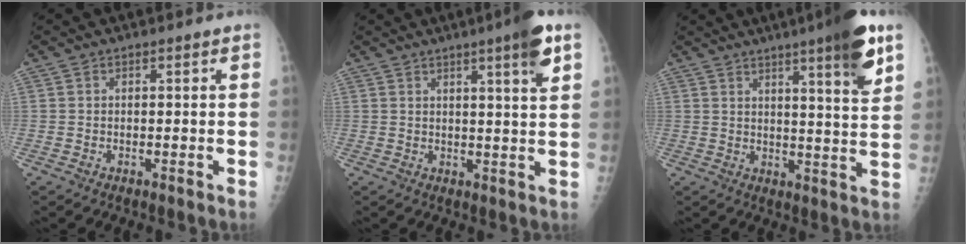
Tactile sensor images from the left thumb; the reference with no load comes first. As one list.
[{"total": 6.6, "force": [3.6, 0.1, 5.6], "torque": [-0.078, -0.019, 0.049]}, {"total": 11.7, "force": [6.7, 1.0, 9.5], "torque": [-0.125, -0.033, 0.090]}]